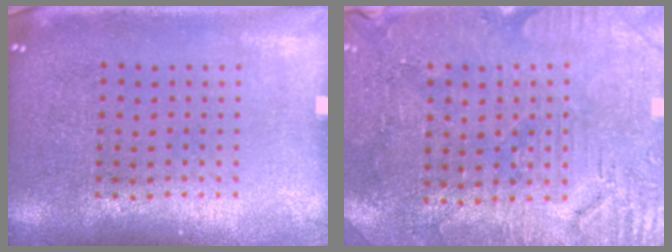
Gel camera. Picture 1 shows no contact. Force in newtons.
{"total": 3.0, "press": 2.9, "slide": 0.6}